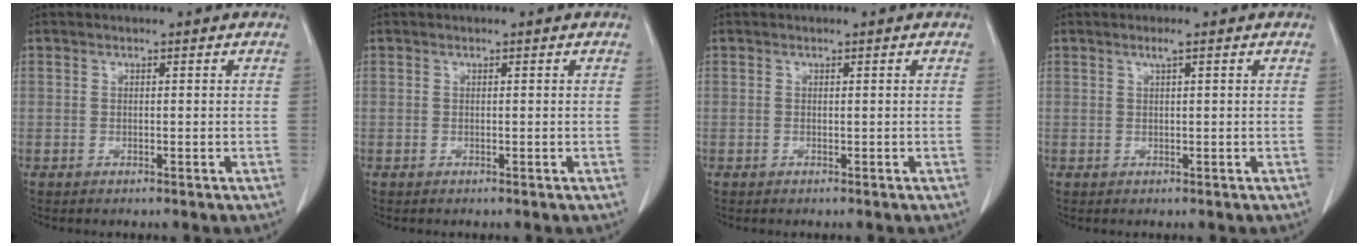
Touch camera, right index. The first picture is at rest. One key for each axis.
{"total": 0.0}
{"total": 0.0}
{"total": 1.1, "fx": 0.6, "fy": -0.1, "fz": 1.0, "tx": -0.016, "ty": 0.005, "tz": 0.012}